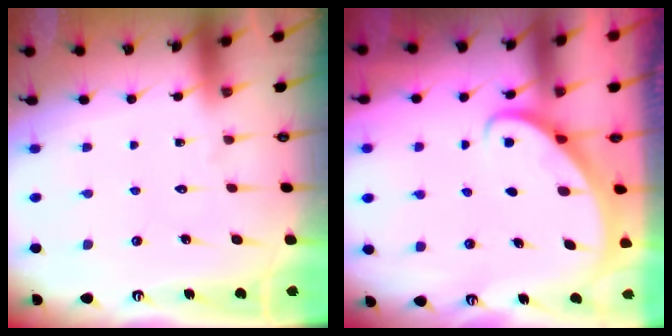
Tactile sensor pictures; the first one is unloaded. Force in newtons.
{"total": 2.7, "press": 2.7, "slide": 0.2}